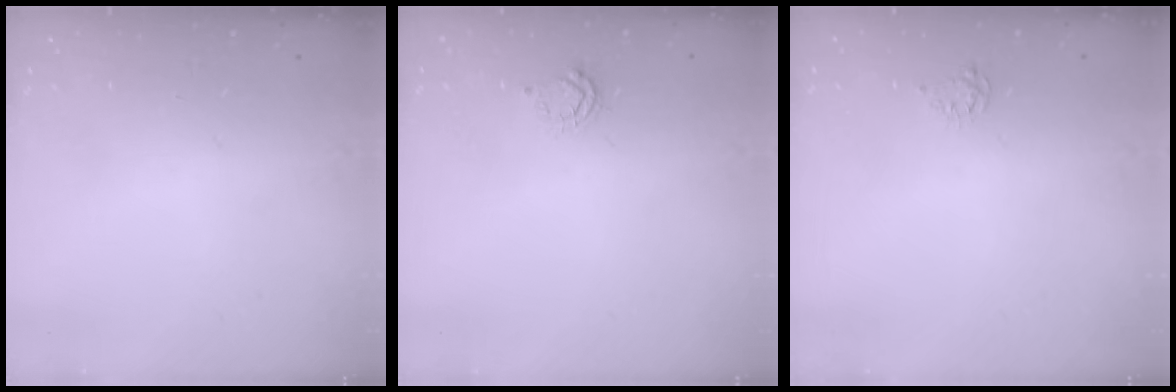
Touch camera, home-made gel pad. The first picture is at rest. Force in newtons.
{"total": 4.7, "press": 4.7, "slide": 0.6}
{"total": 3.5, "press": 3.5, "slide": 0.5}